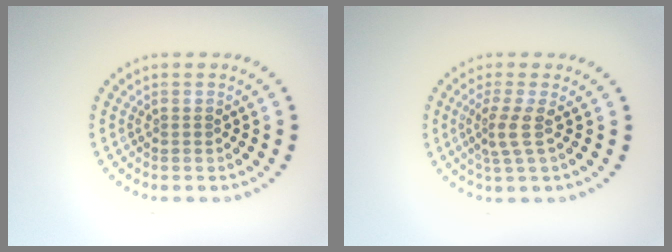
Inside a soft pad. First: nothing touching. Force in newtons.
{"total": 2.4, "press": 1.7, "slide": 1.7}